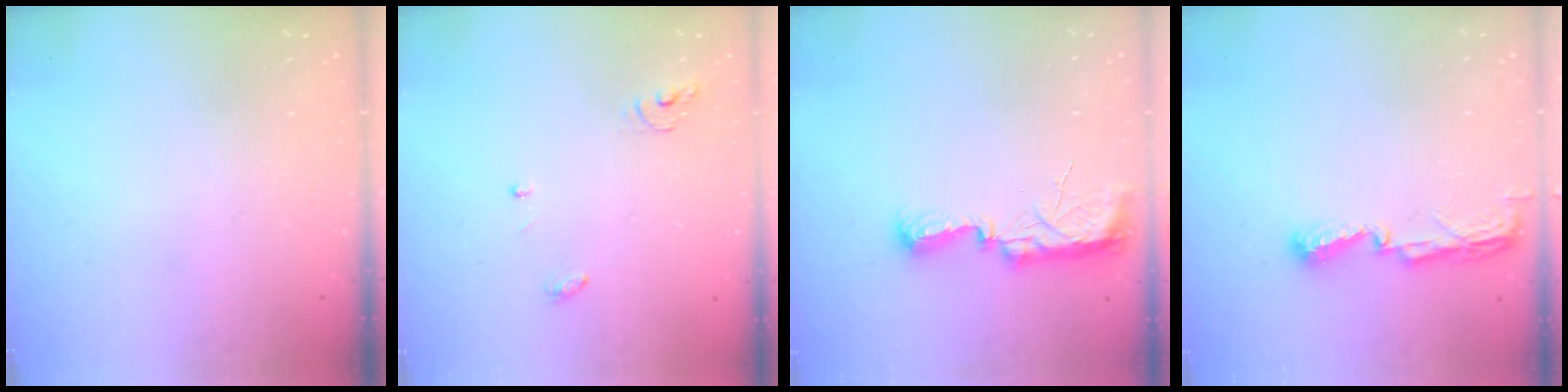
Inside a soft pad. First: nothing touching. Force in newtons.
{"total": 3.9, "press": 3.9, "slide": 0.2}
{"total": 7.9, "press": 7.8, "slide": 0.8}
{"total": 5.8, "press": 5.8, "slide": 0.5}